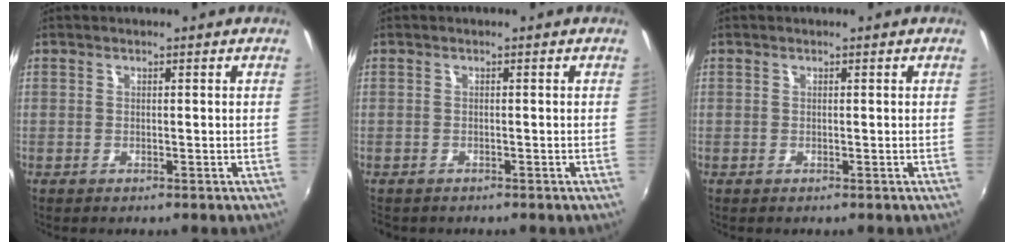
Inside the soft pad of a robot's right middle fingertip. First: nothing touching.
{"total": 1.4, "force": [-1.1, 0.7, 0.4], "torque": [-0.012, -0.006, -0.017]}
{"total": 0.0}